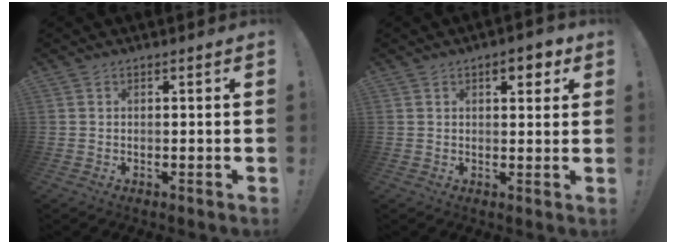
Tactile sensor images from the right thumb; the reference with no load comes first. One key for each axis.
{"total": 5.5, "fx": 2.9, "fy": 2.6, "fz": 3.9, "tx": -0.037, "ty": -0.010, "tz": 0.041}